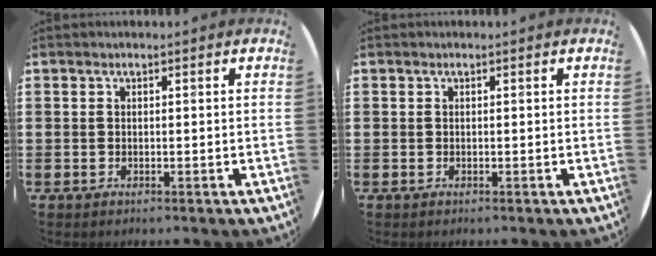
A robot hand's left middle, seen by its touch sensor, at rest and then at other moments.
{"total": 0.0}